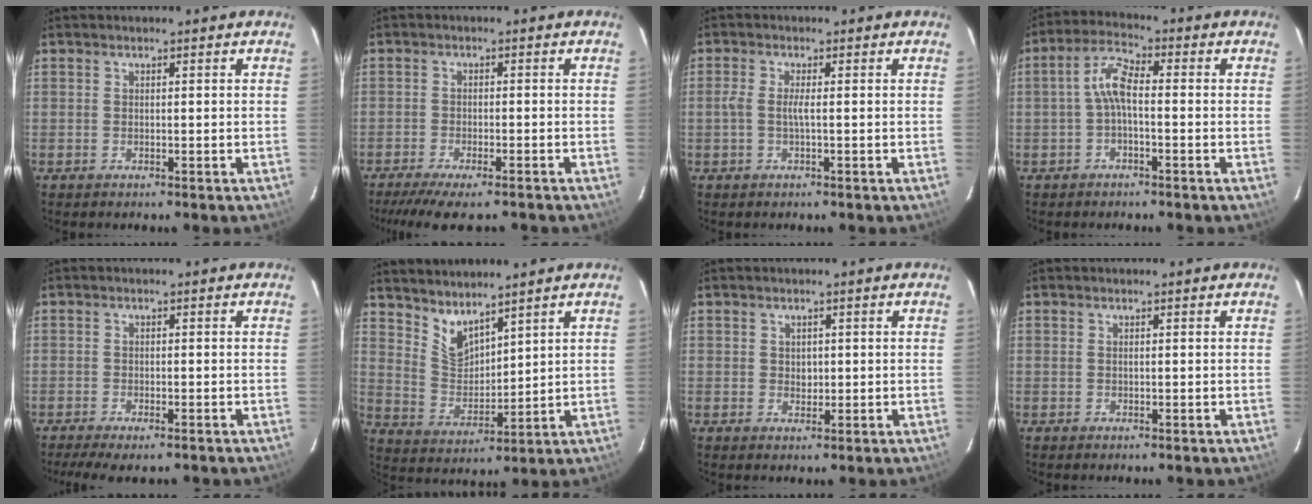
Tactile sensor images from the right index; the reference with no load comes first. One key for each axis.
{"total": 9.2, "fx": -7.7, "fy": 1.6, "fz": 4.7, "tx": -0.109, "ty": -0.022, "tz": -0.127}
{"total": 2.1, "fx": -0.4, "fy": -0.1, "fz": 2.1, "tx": -0.044, "ty": 0.000, "tz": -0.011}
{"total": 5.0, "fx": -1.0, "fy": 1.8, "fz": 4.6, "tx": -0.102, "ty": 0.019, "tz": -0.024}
{"total": 5.9, "fx": -4.6, "fy": 1.4, "fz": 3.4, "tx": -0.080, "ty": -0.019, "tz": -0.076}
{"total": 7.1, "fx": 6.0, "fy": 2.4, "fz": 3.0, "tx": -0.055, "ty": -0.006, "tz": 0.125}
{"total": 1.5, "fx": 0.2, "fy": 1.4, "fz": 0.5, "tx": -0.005, "ty": 0.002, "tz": 0.005}
{"total": 0.0}